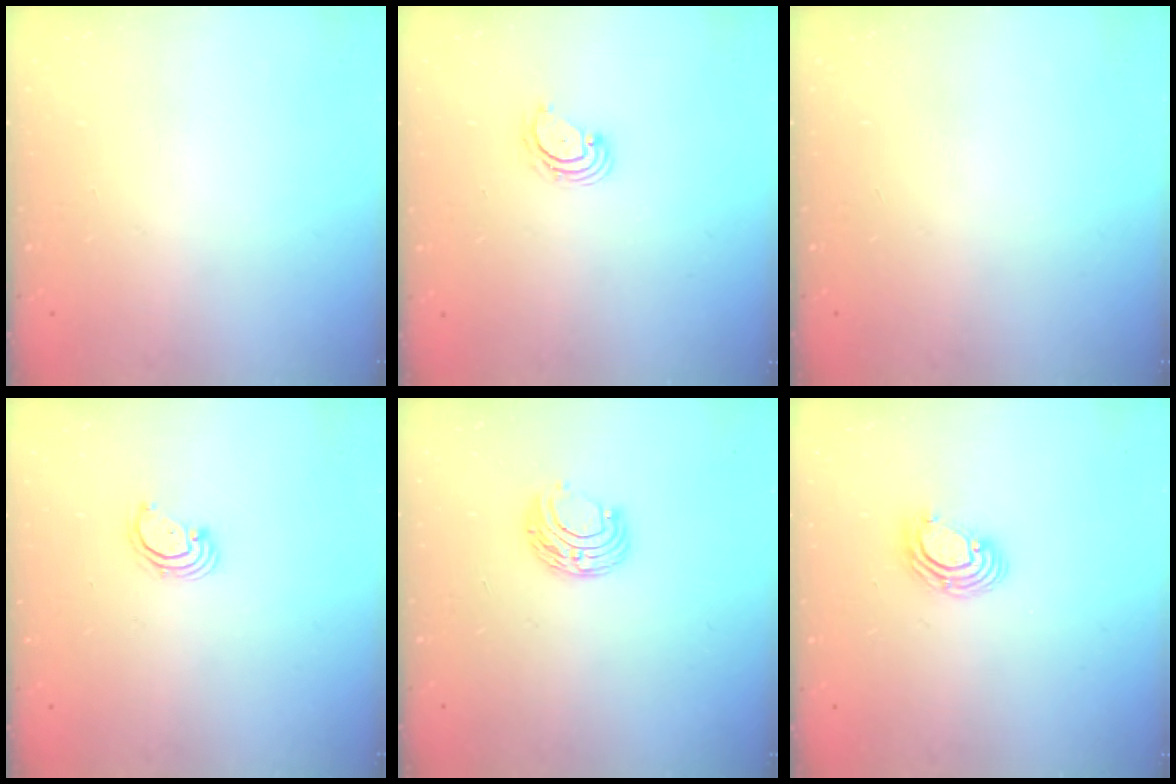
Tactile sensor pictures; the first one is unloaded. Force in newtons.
{"total": 4.0, "press": 4.0, "slide": 0.5}
{"total": 0.0}
{"total": 2.5, "press": 2.5, "slide": 0.3}
{"total": 7.6, "press": 7.5, "slide": 0.6}
{"total": 5.3, "press": 5.3, "slide": 0.4}